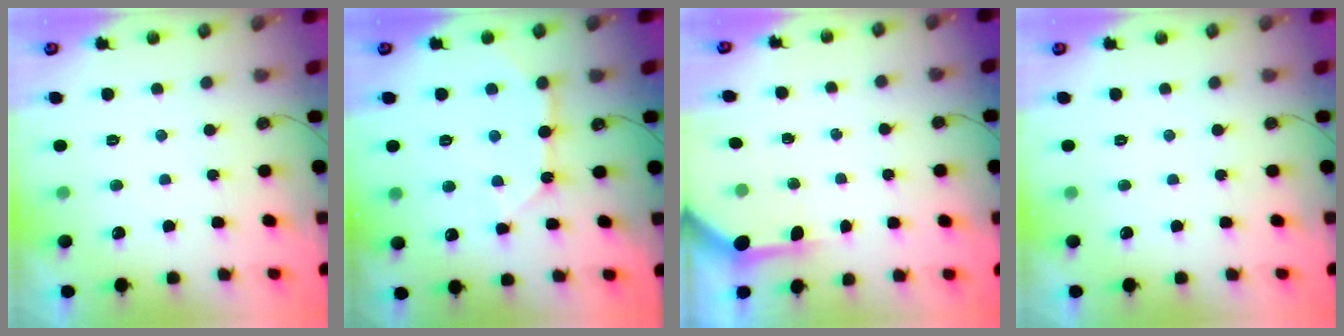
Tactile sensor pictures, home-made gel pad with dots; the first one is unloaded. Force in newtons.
{"total": 11.5, "press": 11.4, "slide": 1.4}
{"total": 3.5, "press": 3.5, "slide": 0.5}
{"total": 0.0}